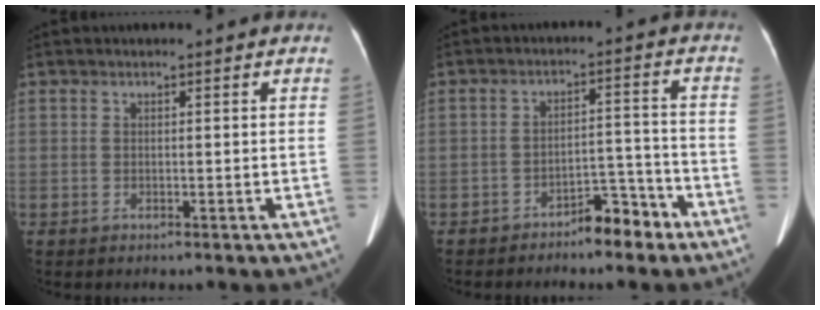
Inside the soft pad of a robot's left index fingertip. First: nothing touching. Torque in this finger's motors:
{"motor_torque": [-0.04, 0.18, 0.01, 0.01]}